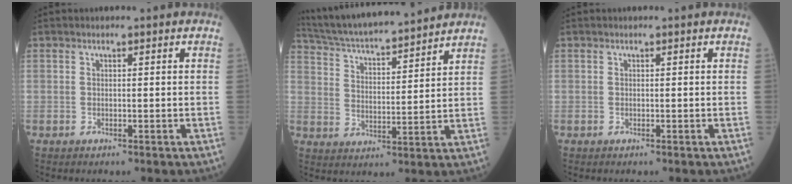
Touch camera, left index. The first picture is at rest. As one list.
[{"total": 18.6, "force": [17.0, 1.5, 7.4], "torque": [-0.131, 0.023, 0.272]}, {"total": 0.0}]